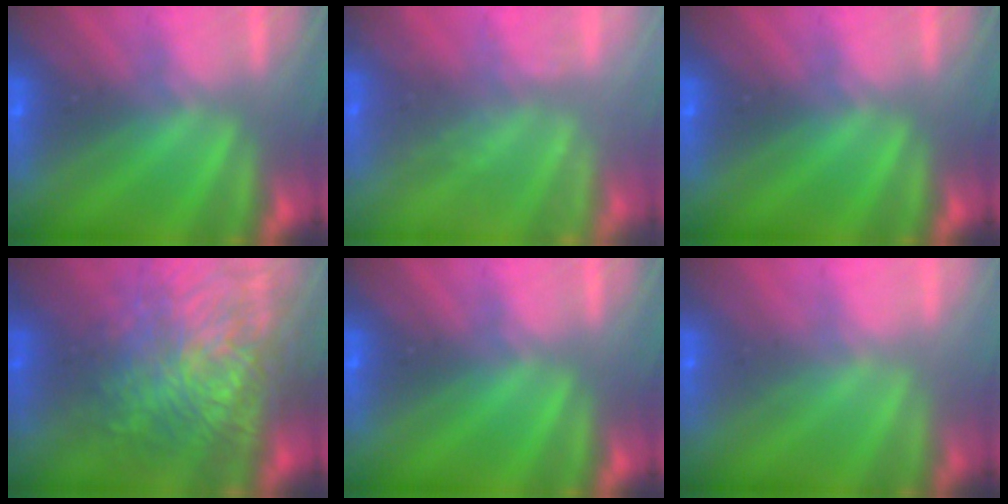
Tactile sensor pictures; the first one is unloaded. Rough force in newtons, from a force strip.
{"total": 2.3}
{"total": 0.0}
{"total": 7.4}
{"total": 0.0}
{"total": 2.1}